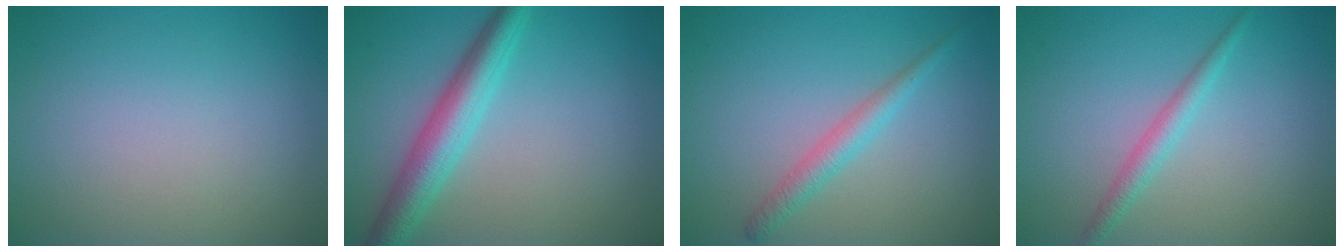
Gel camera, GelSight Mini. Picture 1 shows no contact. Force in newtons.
{"total": 4.7, "press": 4.7, "slide": 0.1}
{"total": 2.1, "press": 2.1, "slide": 0.1}
{"total": 2.0, "press": 2.0, "slide": 0.1}